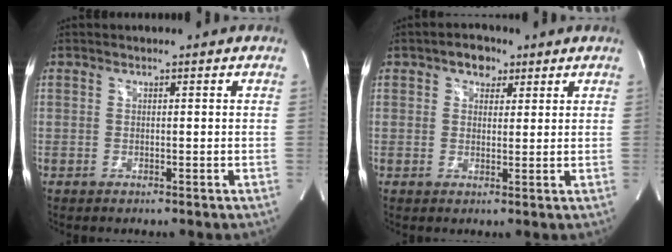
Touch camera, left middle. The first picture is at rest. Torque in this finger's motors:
{"motor_torque": [0.35, -0.26, -0.03, 0.00]}